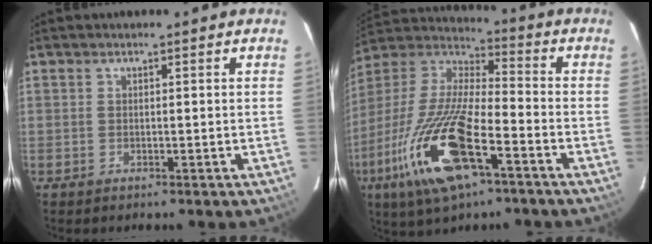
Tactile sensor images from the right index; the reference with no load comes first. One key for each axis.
{"total": 22.1, "fx": -10.5, "fy": 6.6, "fz": 18.3, "tx": -0.376, "ty": -0.046, "tz": -0.203}